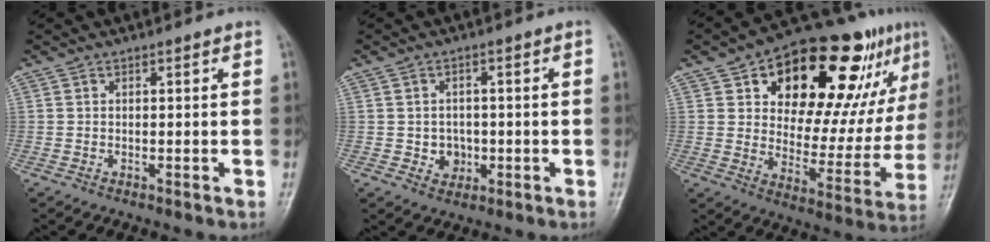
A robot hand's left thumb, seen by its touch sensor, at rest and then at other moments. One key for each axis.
{"total": 4.0, "fx": -0.8, "fy": 3.6, "fz": 1.6, "tx": -0.001, "ty": 0.006, "tz": -0.008}
{"total": 26.8, "fx": 12.8, "fy": 12.9, "fz": 19.6, "tx": -0.232, "ty": -0.008, "tz": 0.197}